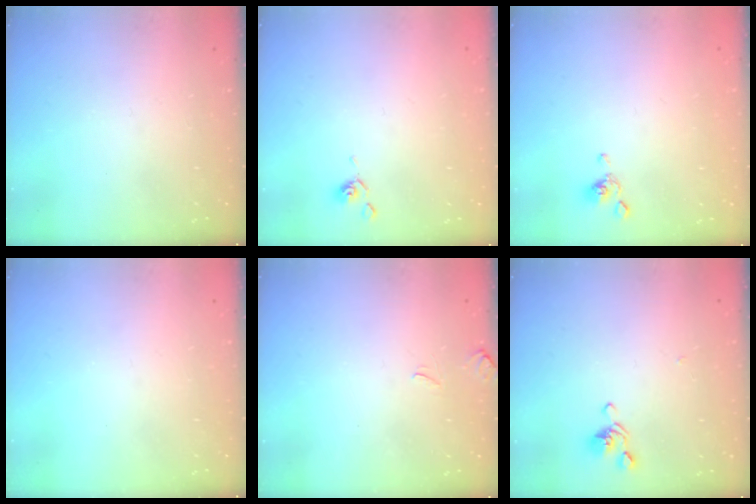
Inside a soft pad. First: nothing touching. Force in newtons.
{"total": 2.3, "press": 2.3, "slide": 0.2}
{"total": 2.3, "press": 2.2, "slide": 0.5}
{"total": 0.0}
{"total": 3.6, "press": 3.6, "slide": 0.6}
{"total": 2.5, "press": 2.3, "slide": 0.9}